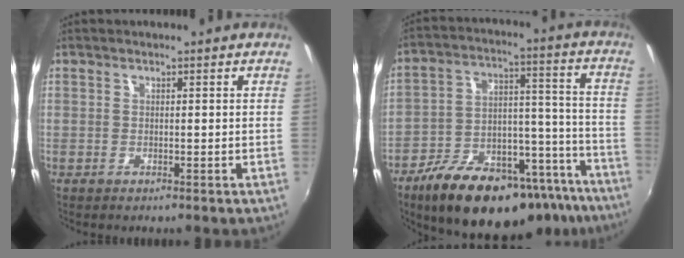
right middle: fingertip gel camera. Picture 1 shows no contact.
{"total": 27.2, "force": [-19.1, 11.5, 15.5], "torque": [-0.239, 0.022, -0.258]}